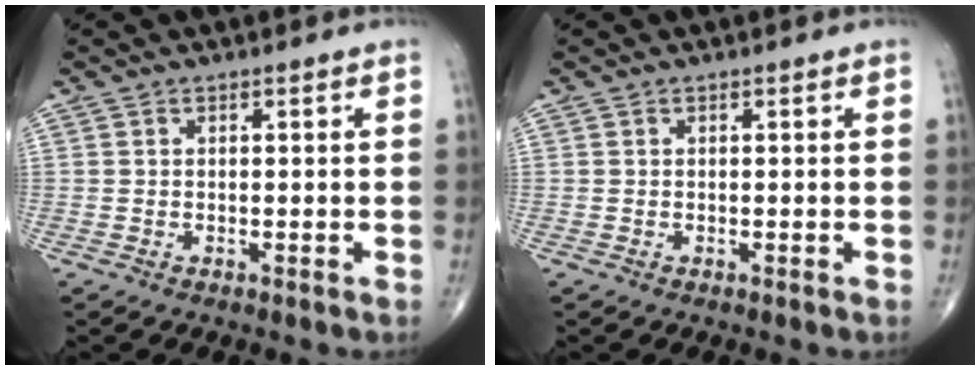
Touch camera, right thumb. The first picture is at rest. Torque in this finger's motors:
{"motor_torque": [0.00, 0.00, 0.00, 0.01, 0.00]}